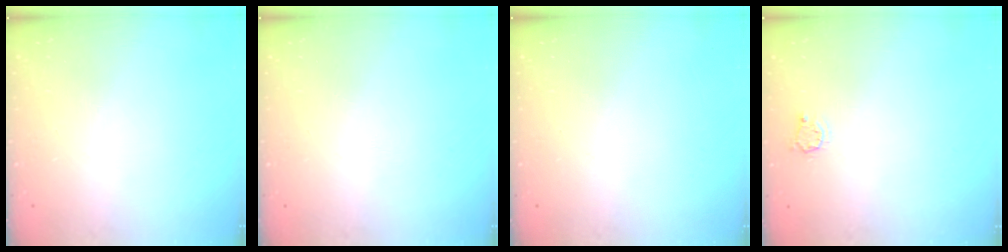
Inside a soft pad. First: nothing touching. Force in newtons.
{"total": 0.0}
{"total": 0.0}
{"total": 2.7, "press": 2.7, "slide": 0.4}